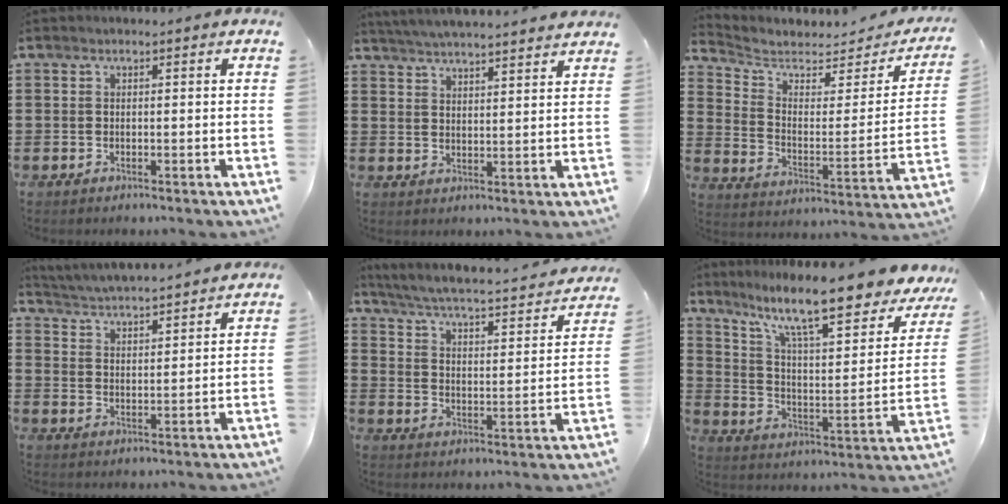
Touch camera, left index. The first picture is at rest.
{"total": 4.1, "force": [4.0, -0.7, 0.4], "torque": [-0.023, -0.020, 0.071]}
{"total": 5.1, "force": [4.3, 2.0, 2.0], "torque": [-0.065, -0.026, 0.070]}
{"total": 3.9, "force": [3.9, -0.5, 0.2], "torque": [-0.025, -0.029, 0.064]}
{"total": 3.4, "force": [3.1, -0.3, 1.5], "torque": [-0.049, -0.033, 0.040]}
{"total": 12.6, "force": [9.8, 1.6, 7.8], "torque": [-0.161, -0.067, 0.161]}